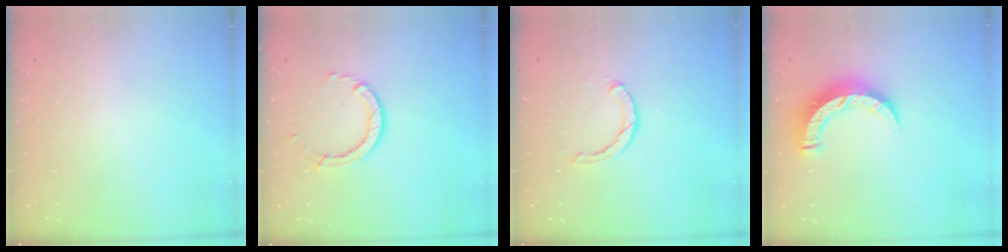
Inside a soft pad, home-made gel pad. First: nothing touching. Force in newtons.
{"total": 5.1, "press": 5.1, "slide": 0.3}
{"total": 2.5, "press": 2.5, "slide": 0.4}
{"total": 8.9, "press": 8.9, "slide": 0.8}